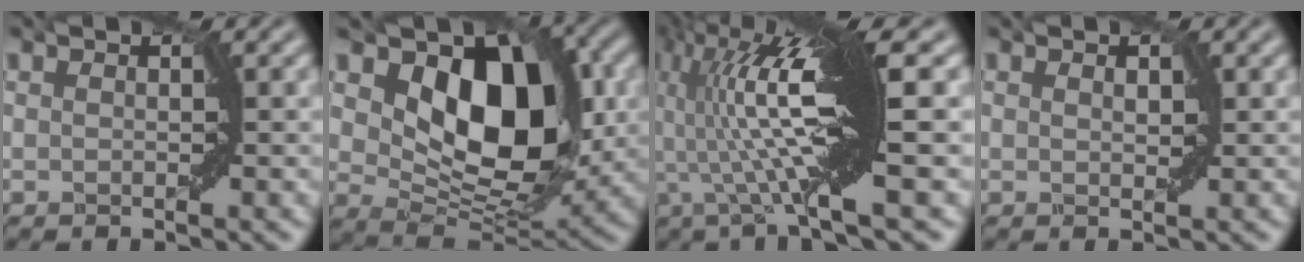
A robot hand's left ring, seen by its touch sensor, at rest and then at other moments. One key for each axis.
{"total": 11.0, "fx": 3.3, "fy": 6.8, "fz": 8.0, "tx": -0.114, "ty": -0.016, "tz": 0.055}
{"total": 11.0, "fx": 0.8, "fy": 2.0, "fz": 10.8, "tx": -0.194, "ty": 0.018, "tz": 0.010}
{"total": 0.9, "fx": 0.5, "fy": 0.5, "fz": 0.6, "tx": -0.006, "ty": -0.001, "tz": 0.010}